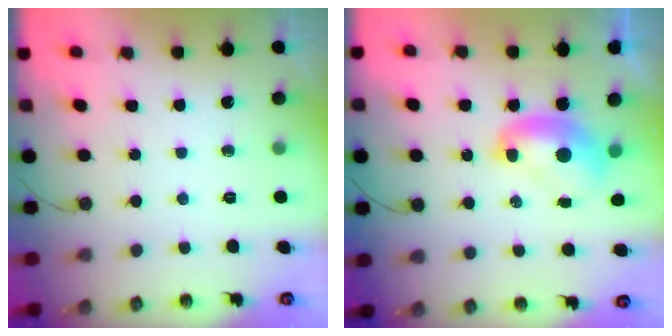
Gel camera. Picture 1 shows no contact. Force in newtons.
{"total": 2.3, "press": 2.3, "slide": 0.2}